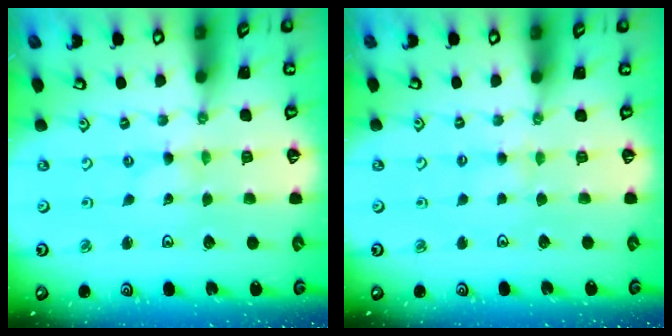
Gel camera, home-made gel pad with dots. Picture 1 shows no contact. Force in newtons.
{"total": 2.3, "press": 2.3, "slide": 0.3}